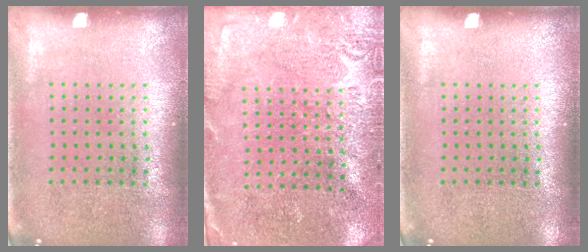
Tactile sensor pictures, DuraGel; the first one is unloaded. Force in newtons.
{"total": 2.7, "press": 2.7, "slide": 0.4}
{"total": 0.0}